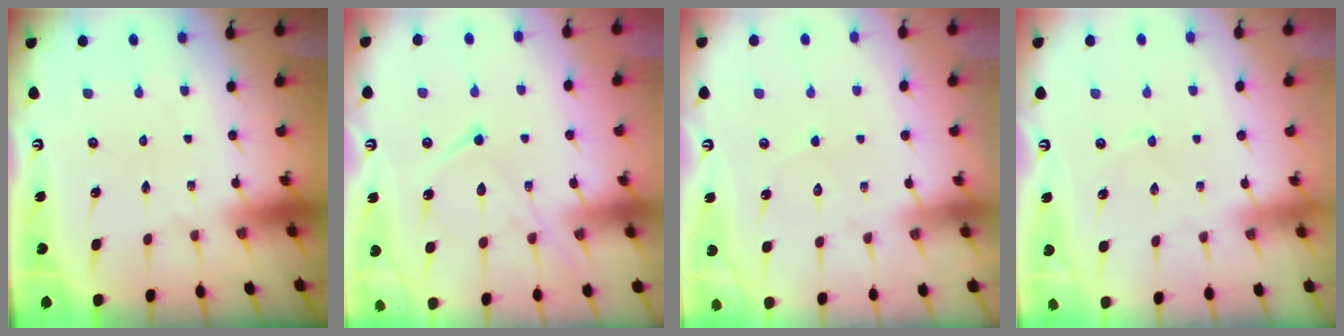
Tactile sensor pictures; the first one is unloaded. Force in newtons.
{"total": 13.2, "press": 13.2, "slide": 1.2}
{"total": 4.7, "press": 4.7, "slide": 0.5}
{"total": 1.7, "press": 1.7, "slide": 0.3}